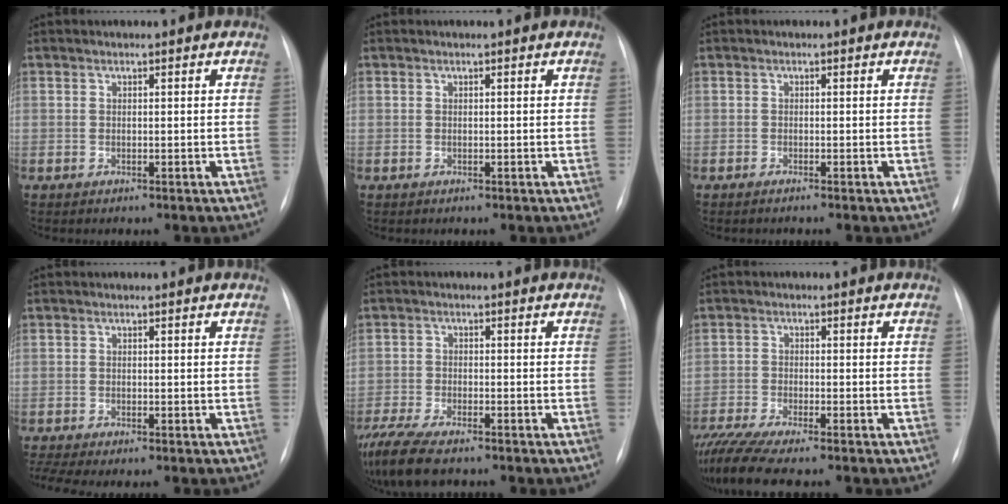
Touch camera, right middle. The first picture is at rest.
{"total": 0.0}
{"total": 0.8, "force": [-0.6, -0.3, 0.5], "torque": [-0.011, -0.002, -0.009]}
{"total": 3.7, "force": [-2.7, 0.6, 2.4], "torque": [-0.057, -0.006, -0.045]}
{"total": 10.8, "force": [-8.4, 2.6, 6.2], "torque": [-0.129, -0.025, -0.144]}
{"total": 8.3, "force": [-7.1, -0.1, 4.4], "torque": [-0.081, -0.023, -0.119]}